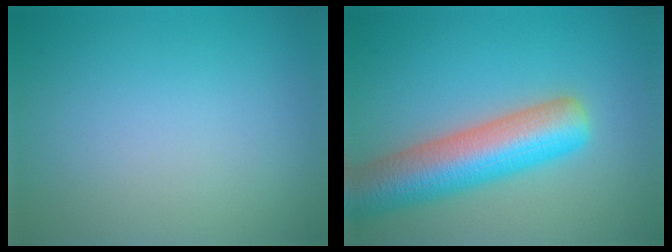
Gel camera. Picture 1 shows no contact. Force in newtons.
{"total": 8.4, "press": 8.4, "slide": 0.3}